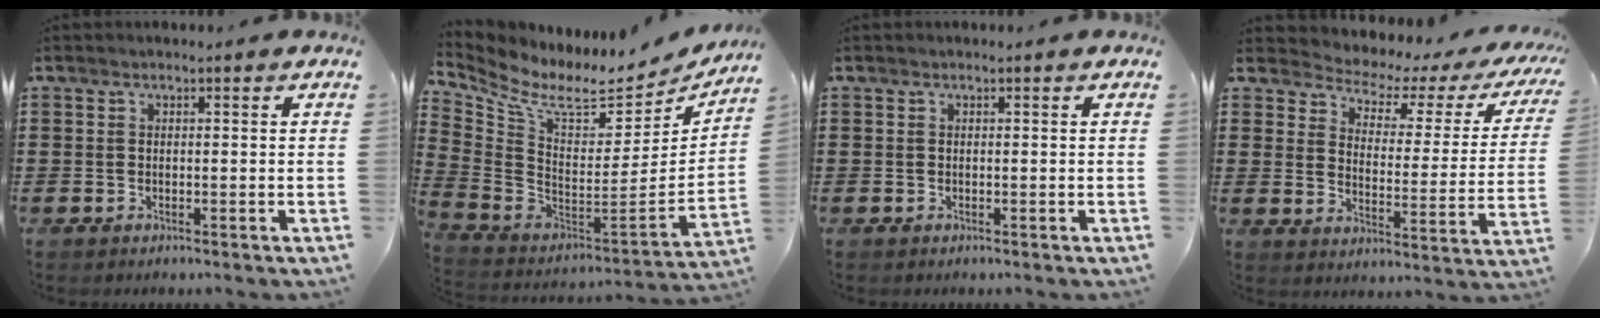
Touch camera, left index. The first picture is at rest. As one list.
[{"total": 8.0, "force": [5.5, 3.2, 4.8], "torque": [-0.113, -0.052, 0.093]}, {"total": 0.0}, {"total": 3.4, "force": [2.9, 1.3, 1.3], "torque": [-0.037, -0.028, 0.037]}]